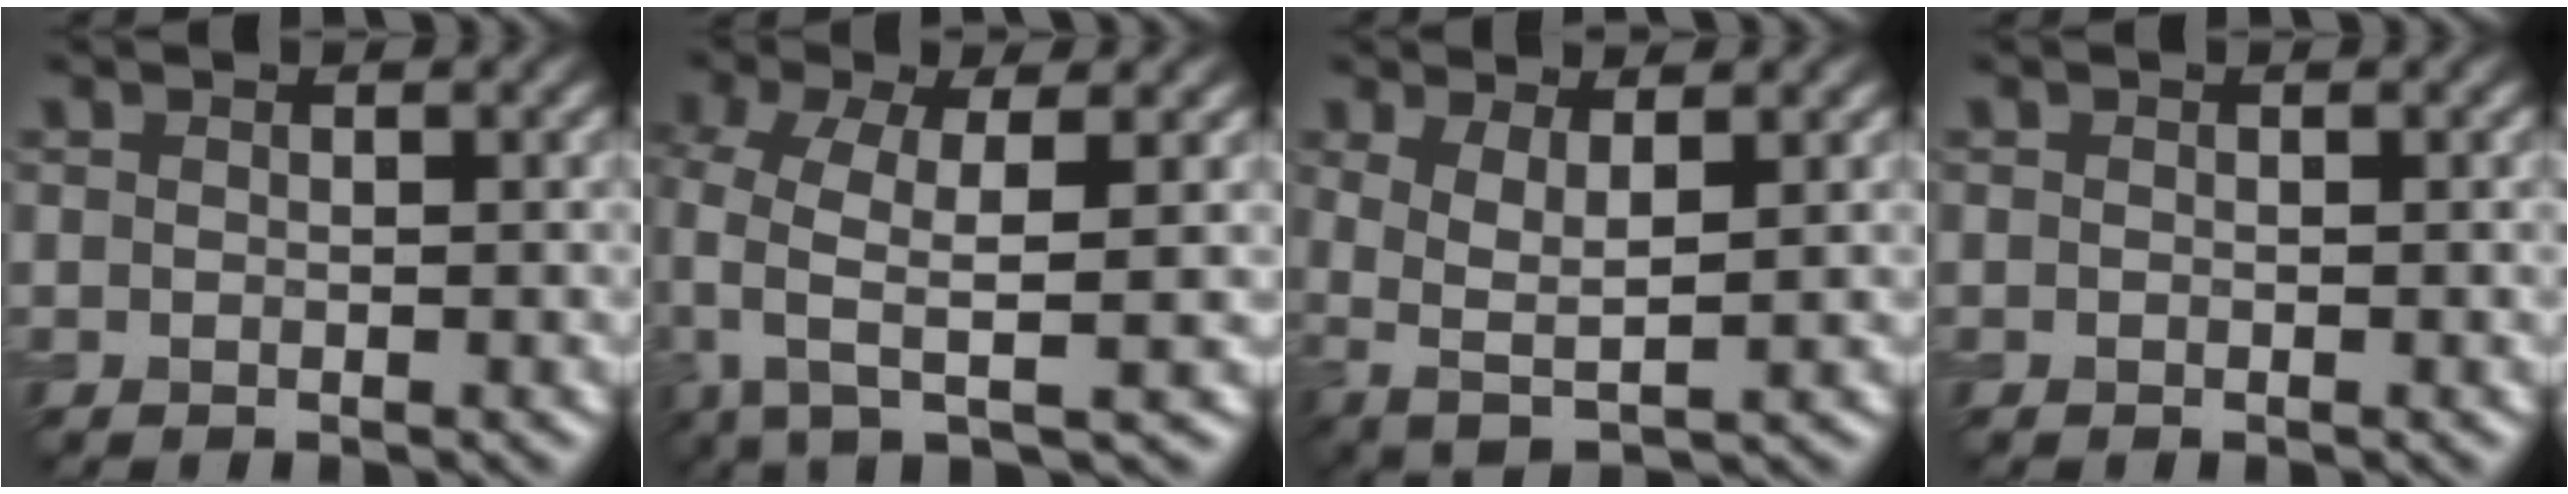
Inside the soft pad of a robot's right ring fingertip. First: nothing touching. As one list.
[{"total": 6.1, "force": [-0.7, 2.2, 5.7], "torque": [-0.129, -0.005, -0.020]}, {"total": 3.4, "force": [0.5, 1.1, 3.2], "torque": [-0.065, -0.006, 0.009]}, {"total": 0.0}]